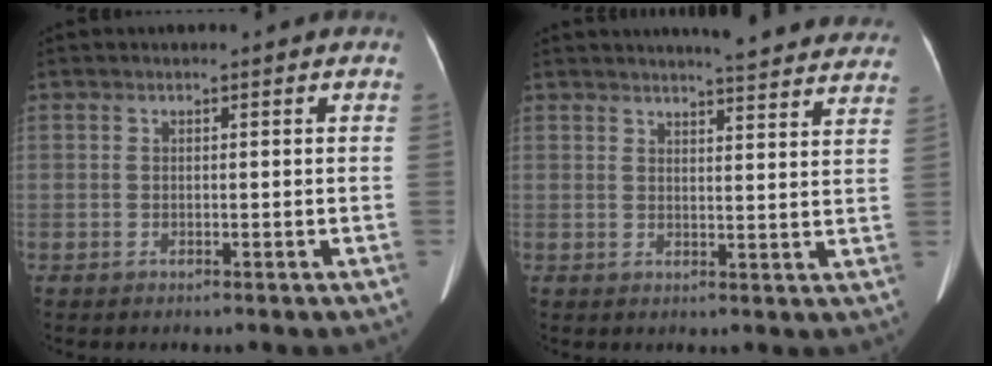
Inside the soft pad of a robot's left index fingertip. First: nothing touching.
{"total": 16.1, "force": [15.1, 1.5, 5.4], "torque": [-0.053, -0.027, 0.162]}